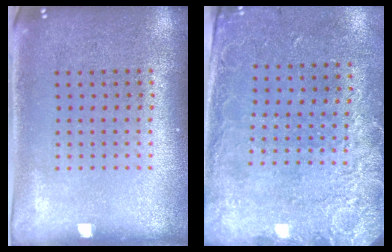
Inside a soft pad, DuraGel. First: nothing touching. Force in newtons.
{"total": 2.6, "press": 1.9, "slide": 1.8}